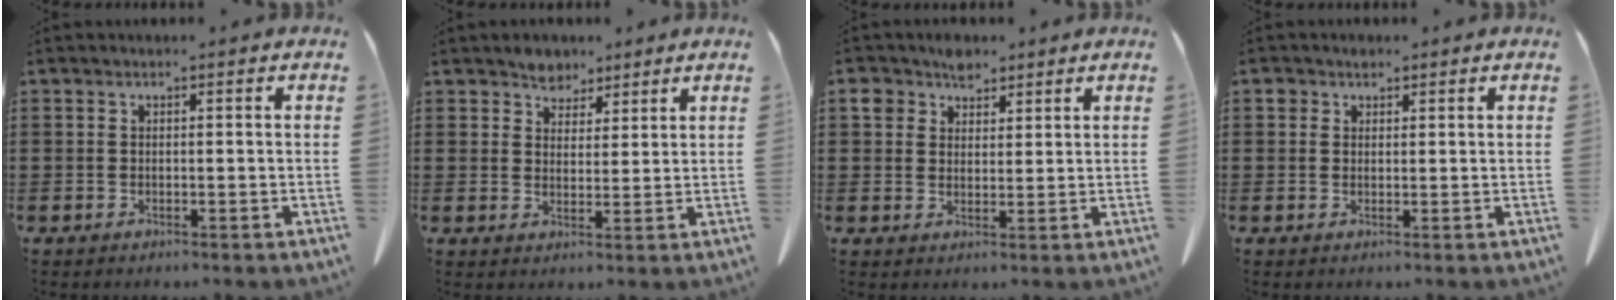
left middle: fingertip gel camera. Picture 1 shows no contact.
{"total": 3.7, "force": [3.1, 2.0, 0.0], "torque": [-0.016, 0.000, 0.061]}
{"total": 5.2, "force": [3.6, 3.3, 1.6], "torque": [-0.042, 0.007, 0.068]}
{"total": 1.7, "force": [1.1, 1.1, 0.5], "torque": [-0.007, -0.002, 0.021]}